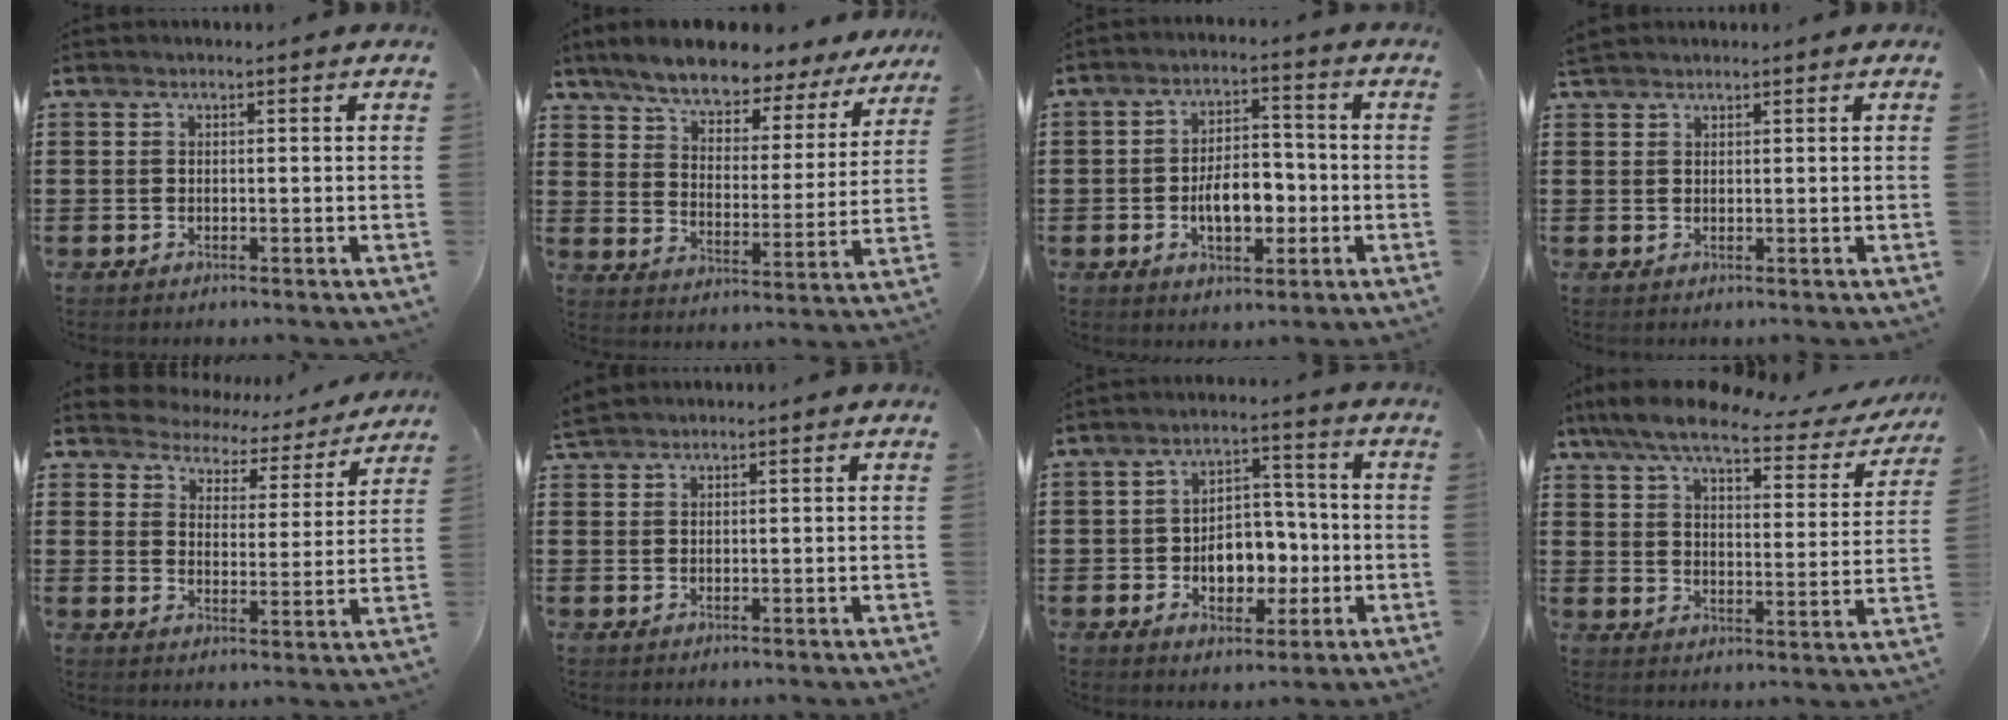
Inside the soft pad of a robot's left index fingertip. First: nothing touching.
{"total": 6.8, "force": [6.3, 1.2, 2.2], "torque": [-0.075, -0.037, 0.108]}
{"total": 7.2, "force": [-1.7, 3.8, 5.8], "torque": [-0.094, 0.002, -0.035]}
{"total": 1.2, "force": [1.1, 0.3, 0.2], "torque": [-0.008, 0.001, 0.023]}
{"total": 4.0, "force": [3.9, 0.7, -0.2], "torque": [-0.023, -0.031, 0.062]}
{"total": 2.2, "force": [2.1, 0.4, 0.5], "torque": [-0.015, 0.002, 0.043]}
{"total": 7.5, "force": [-1.6, 5.2, 5.2], "torque": [-0.074, 0.008, -0.031]}
{"total": 7.5, "force": [6.1, 1.1, 4.2], "torque": [-0.107, -0.026, 0.104]}